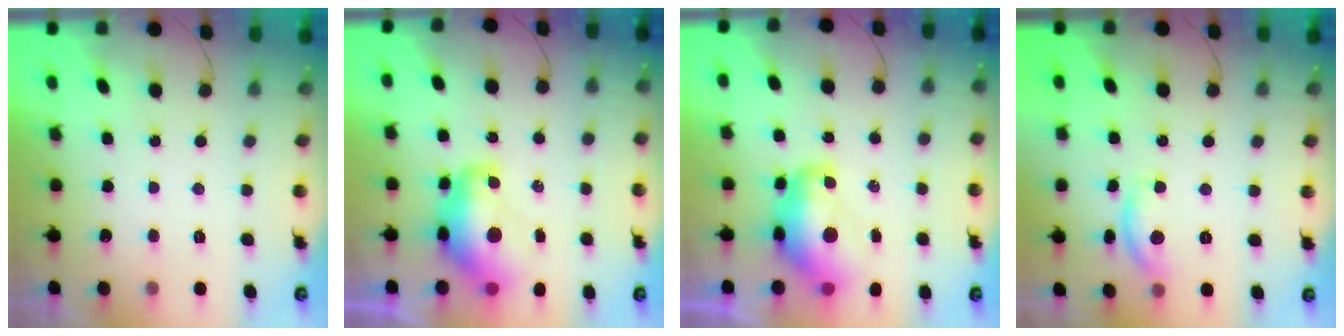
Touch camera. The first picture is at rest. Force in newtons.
{"total": 13.6, "press": 13.5, "slide": 1.5}
{"total": 13.6, "press": 13.5, "slide": 1.5}
{"total": 9.9, "press": 9.9, "slide": 0.5}